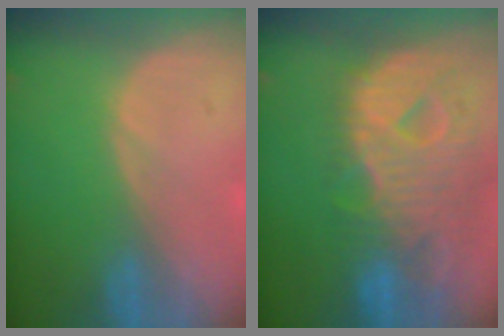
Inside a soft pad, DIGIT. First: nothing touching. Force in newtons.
{"total": 12.8, "press": 10.8, "slide": 6.8}